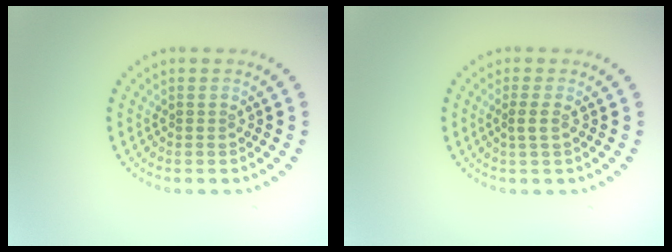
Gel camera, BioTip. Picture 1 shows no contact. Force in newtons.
{"total": 1.2, "press": 1.0, "slide": 0.7}